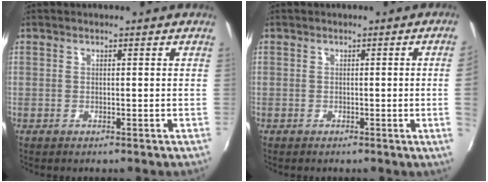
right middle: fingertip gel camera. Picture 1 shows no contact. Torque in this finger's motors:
{"motor_torque": [1.09, -1.05, -0.54, -0.21]}